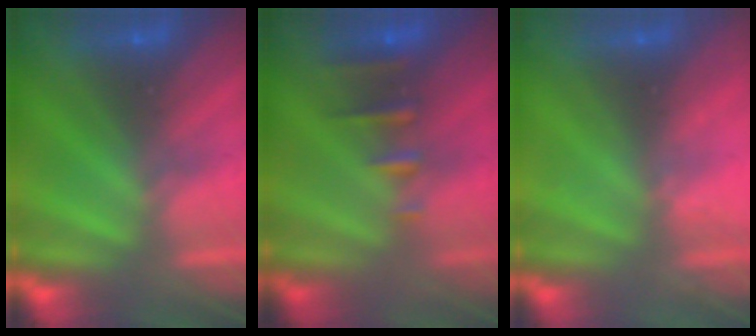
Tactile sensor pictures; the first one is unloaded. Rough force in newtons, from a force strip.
{"total": 2.3}
{"total": 2.2}